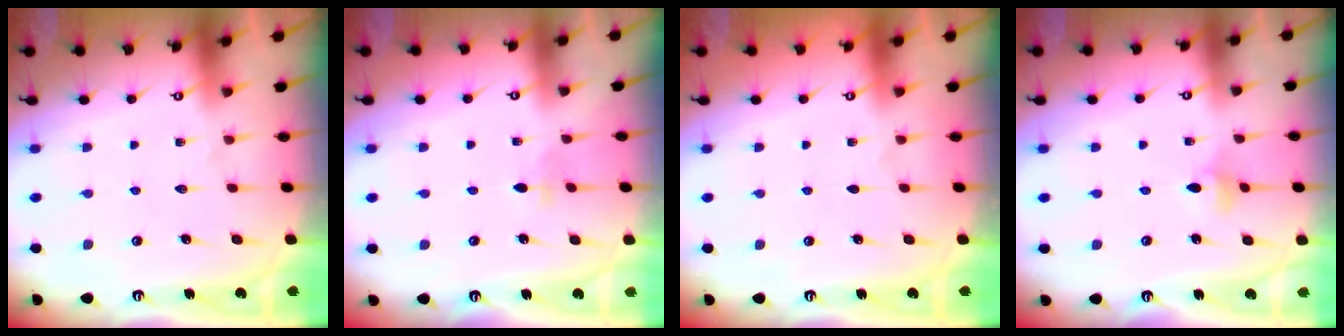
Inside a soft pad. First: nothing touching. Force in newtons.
{"total": 2.8, "press": 2.7, "slide": 0.6}
{"total": 0.0}
{"total": 3.7, "press": 3.7, "slide": 0.7}